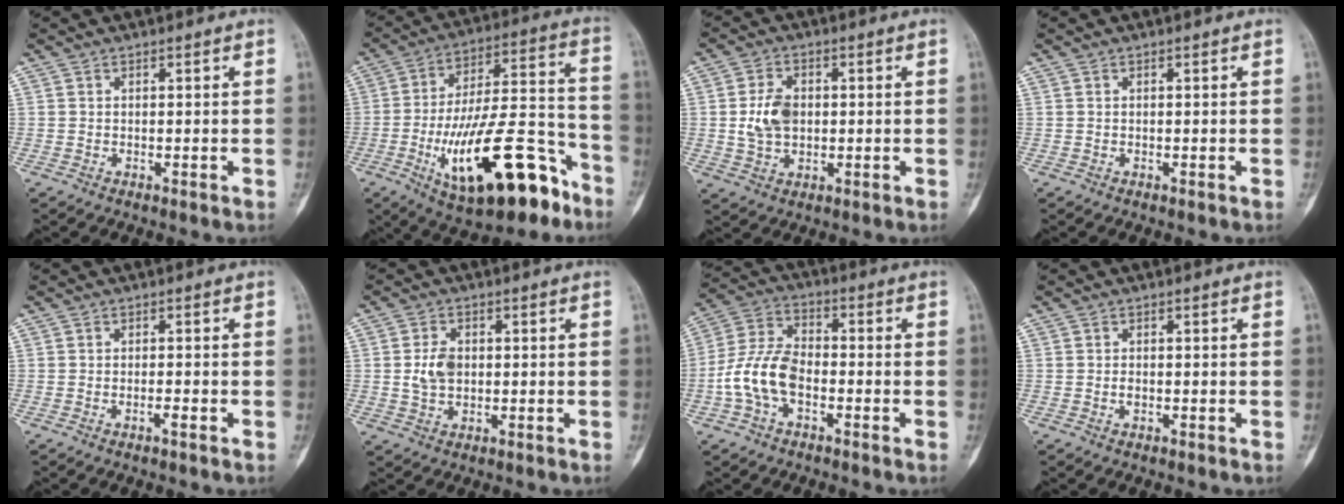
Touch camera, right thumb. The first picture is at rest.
{"total": 25.6, "force": [-11.9, 9.9, 20.4], "torque": [-0.321, 0.070, -0.177]}
{"total": 7.1, "force": [0.3, 4.9, 5.1], "torque": [-0.086, 0.005, 0.006]}
{"total": 0.0}
{"total": 1.5, "force": [-0.8, 0.3, 1.3], "torque": [-0.024, 0.003, -0.014]}
{"total": 5.1, "force": [0.2, 3.5, 3.6], "torque": [-0.060, 0.003, 0.003]}
{"total": 10.8, "force": [-3.1, 6.4, 8.0], "torque": [-0.164, 0.035, -0.067]}
{"total": 1.1, "force": [-0.3, 0.7, 0.8], "torque": [-0.015, 0.001, -0.006]}